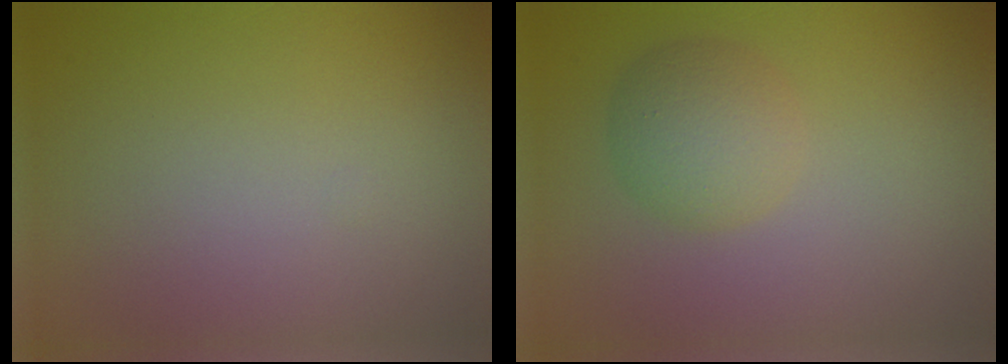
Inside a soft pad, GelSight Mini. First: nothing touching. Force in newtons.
{"total": 3.5, "press": 3.5, "slide": 0.1}